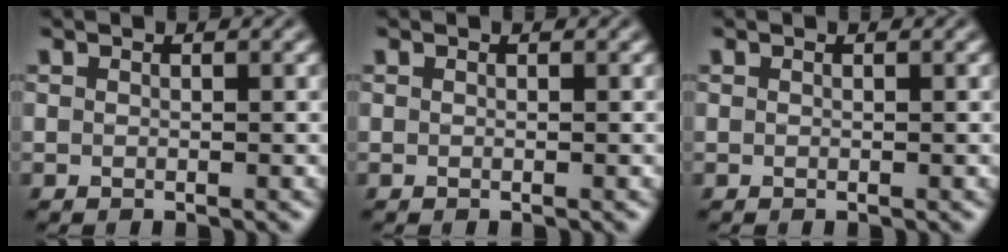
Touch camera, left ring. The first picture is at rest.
{"total": 0.0}
{"total": 0.0}